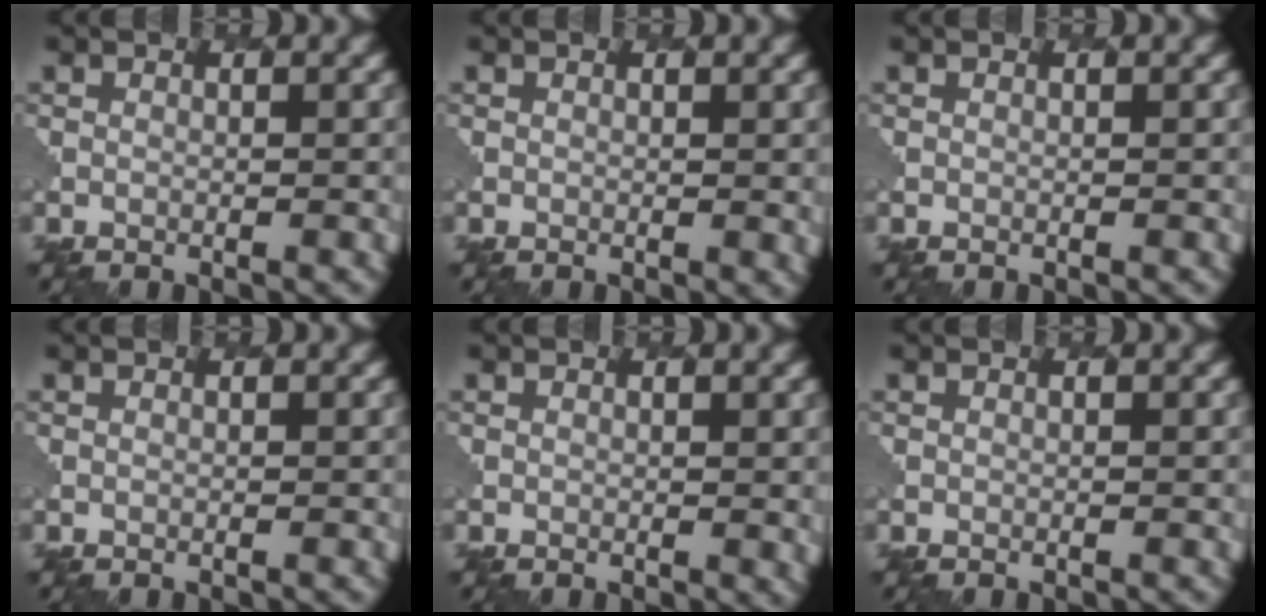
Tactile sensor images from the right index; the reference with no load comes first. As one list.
[{"total": 1.2, "force": [0.2, 0.5, 1.1], "torque": [-0.012, -0.005, 0.003]}, {"total": 0.0}, {"total": 0.0}, {"total": 1.5, "force": [0.2, 0.7, 1.3], "torque": [-0.015, -0.006, 0.004]}, {"total": 0.0}]